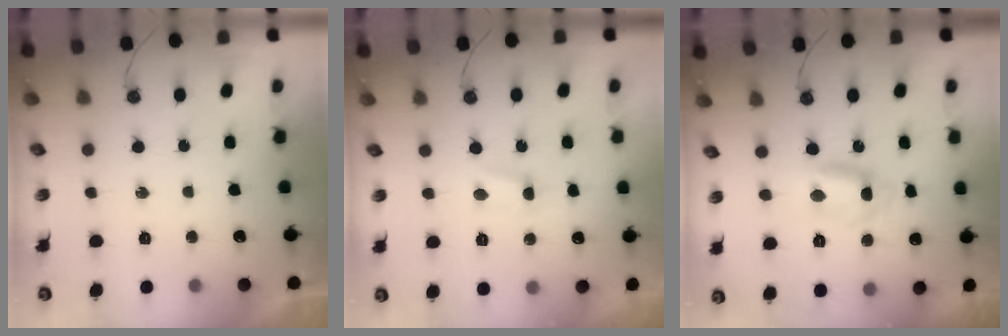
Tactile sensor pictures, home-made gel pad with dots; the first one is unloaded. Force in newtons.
{"total": 2.6, "press": 2.6, "slide": 0.4}
{"total": 5.9, "press": 4.9, "slide": 3.2}